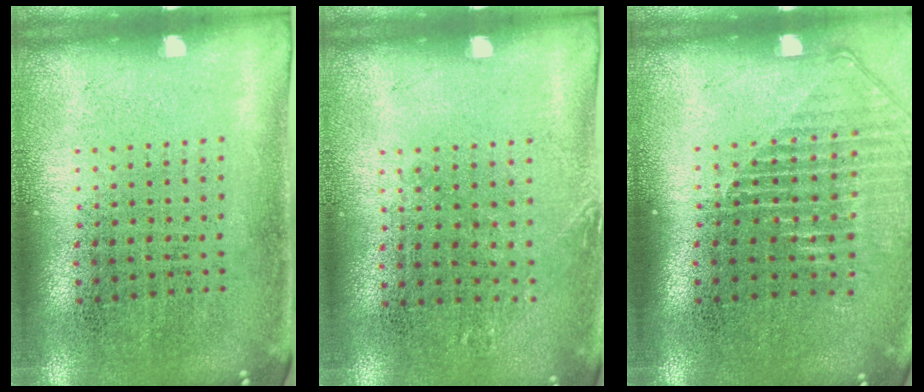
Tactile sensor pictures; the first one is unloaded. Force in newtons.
{"total": 0.8, "press": 0.8, "slide": 0.1}
{"total": 1.3, "press": 1.2, "slide": 0.5}